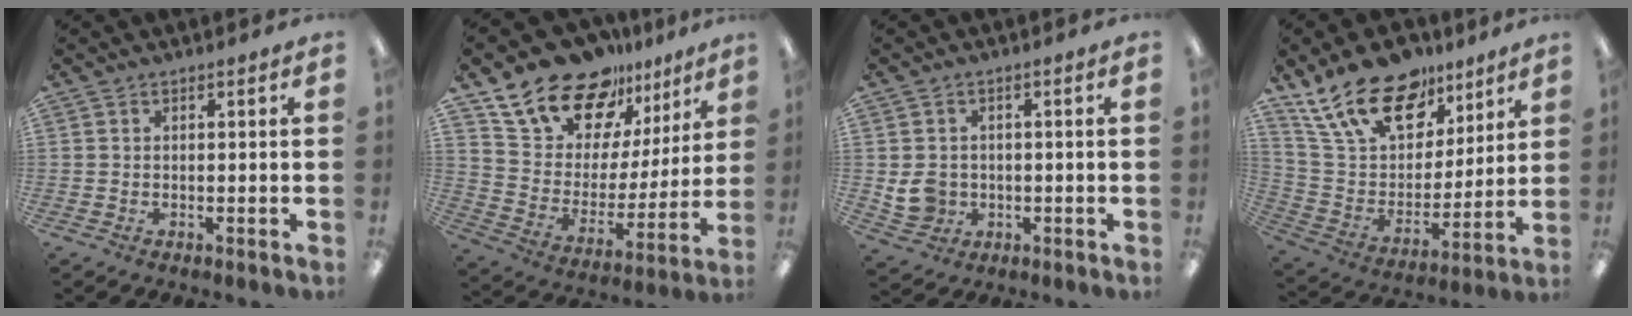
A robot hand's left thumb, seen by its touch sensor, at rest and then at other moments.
{"total": 20.2, "force": [15.5, 10.5, 7.5], "torque": [-0.148, -0.109, 0.284]}
{"total": 5.7, "force": [-0.4, 5.2, 2.2], "torque": [-0.034, 0.006, -0.002]}
{"total": 21.2, "force": [14.4, 11.7, 10.2], "torque": [-0.191, -0.074, 0.263]}